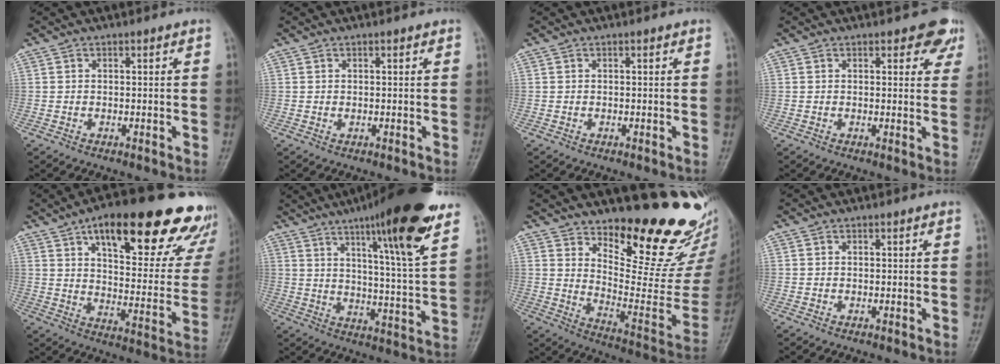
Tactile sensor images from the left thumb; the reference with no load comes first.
{"total": 0.7, "force": [0.3, 0.4, 0.5], "torque": [-0.006, -0.001, 0.005]}
{"total": 0.0}
{"total": 4.5, "force": [2.9, 2.3, 2.6], "torque": [0.002, -0.011, 0.028]}
{"total": 29.2, "force": [17.9, 10.8, 20.4], "torque": [-0.239, -0.044, 0.244]}
{"total": 20.1, "force": [12.0, 1.9, 16.0], "torque": [-0.217, -0.055, 0.178]}
{"total": 21.6, "force": [17.5, 6.3, 11.0], "torque": [-0.106, -0.158, 0.252]}
{"total": 0.0}